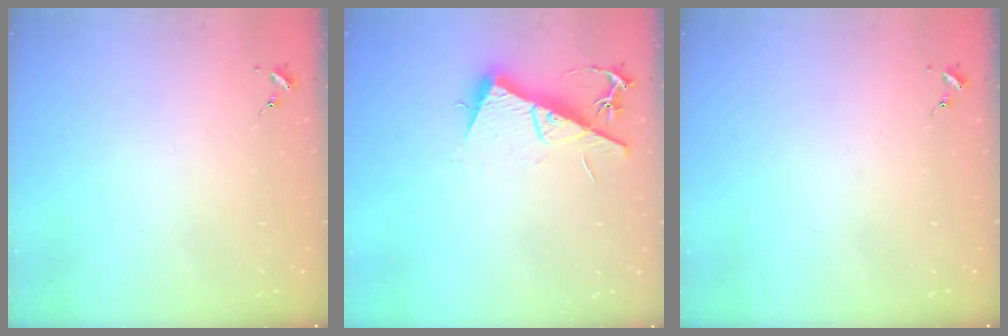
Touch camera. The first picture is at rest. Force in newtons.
{"total": 12.5, "press": 12.5, "slide": 0.5}
{"total": 0.0}